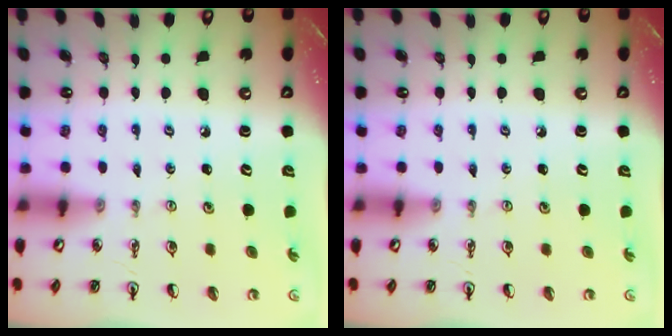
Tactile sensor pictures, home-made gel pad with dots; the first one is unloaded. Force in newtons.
{"total": 0.0}